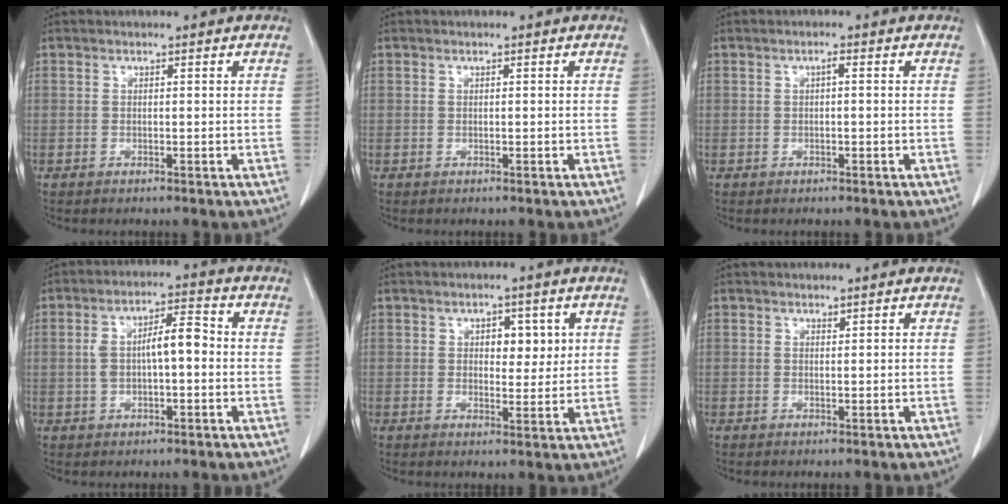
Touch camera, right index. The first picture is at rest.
{"total": 0.0}
{"total": 1.3, "force": [0.2, 0.5, 1.2], "torque": [-0.024, 0.005, 0.005]}
{"total": 7.6, "force": [0.0, 2.8, 7.1], "torque": [-0.141, 0.029, 0.002]}
{"total": 5.3, "force": [1.6, 3.0, 4.1], "torque": [-0.060, 0.009, 0.028]}
{"total": 0.6, "force": [0.4, 0.4, 0.3], "torque": [-0.006, 0.003, 0.008]}